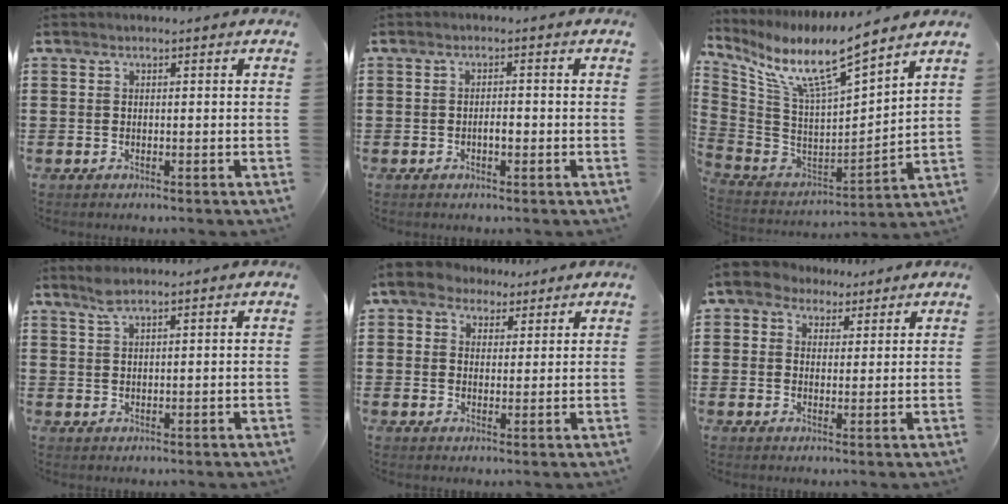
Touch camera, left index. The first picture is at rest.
{"total": 1.8, "force": [-0.5, 0.6, 1.6], "torque": [-0.032, 0.003, -0.009]}
{"total": 10.7, "force": [8.2, 1.3, 6.7], "torque": [-0.162, -0.062, 0.138]}
{"total": 2.5, "force": [1.9, 0.3, 1.7], "torque": [-0.037, 0.002, 0.034]}
{"total": 4.6, "force": [2.9, 3.2, 1.4], "torque": [-0.047, 0.010, 0.053]}
{"total": 3.7, "force": [2.2, 2.8, 0.7], "torque": [-0.031, 0.011, 0.040]}